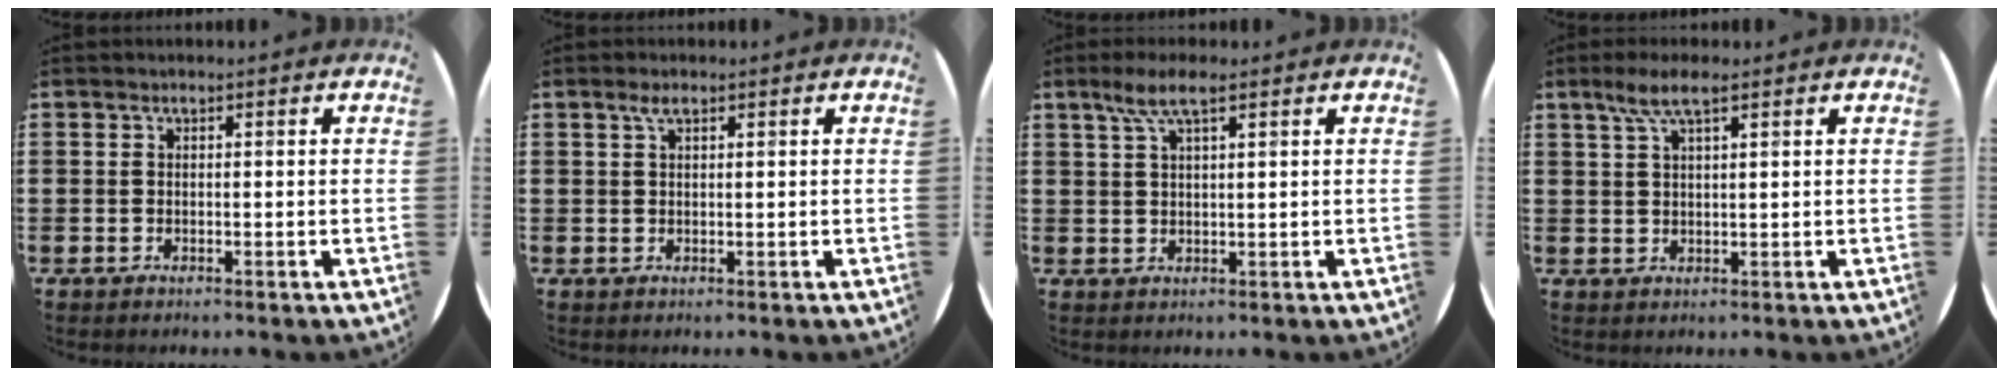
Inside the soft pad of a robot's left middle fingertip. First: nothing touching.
{"total": 1.5, "force": [0.8, 0.4, 1.1], "torque": [-0.023, 0.005, 0.013]}
{"total": 4.4, "force": [2.6, 0.9, 3.4], "torque": [-0.073, 0.007, 0.044]}
{"total": 4.1, "force": [2.4, 0.8, 3.2], "torque": [-0.068, 0.007, 0.042]}